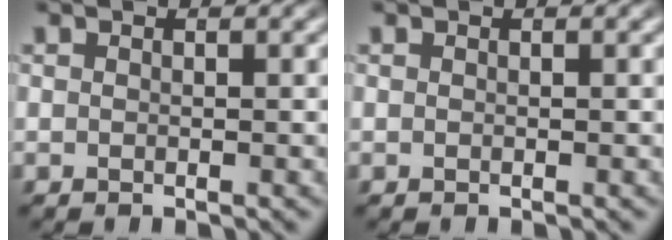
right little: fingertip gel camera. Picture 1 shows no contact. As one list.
[{"total": 0.0}]